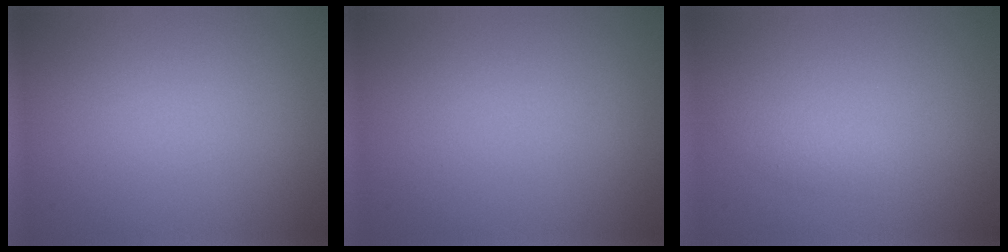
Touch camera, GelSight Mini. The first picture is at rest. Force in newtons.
{"total": 0.0}
{"total": 1.2, "press": 1.2, "slide": 0.0}